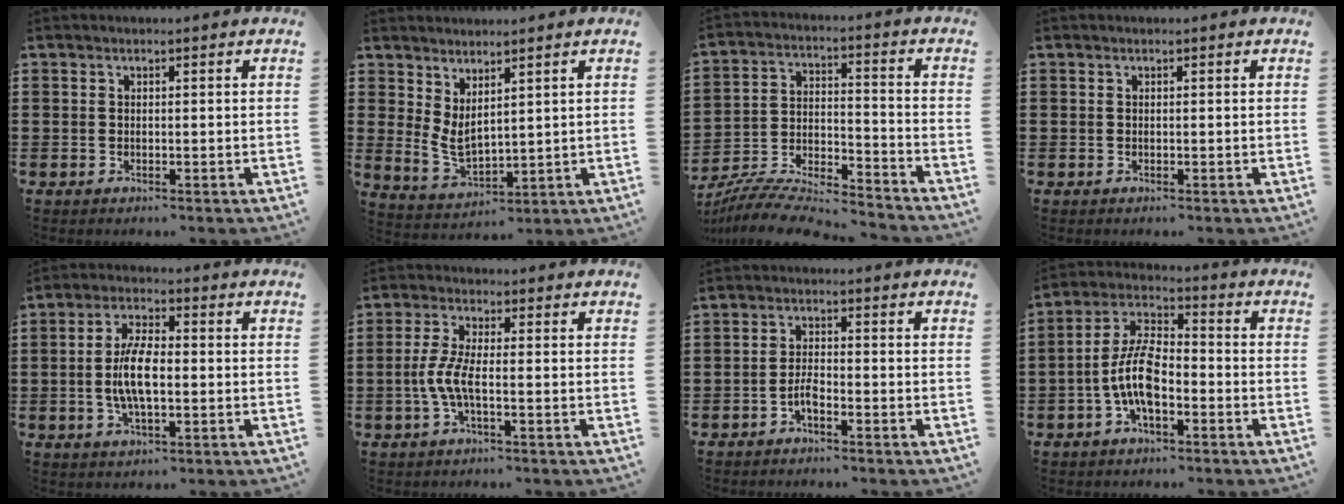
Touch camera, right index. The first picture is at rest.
{"total": 3.7, "force": [2.1, 1.7, 2.4], "torque": [-0.061, -0.010, 0.039]}
{"total": 8.1, "force": [-7.6, 1.0, 2.4], "torque": [-0.051, 0.003, -0.155]}
{"total": 0.0}
{"total": 7.2, "force": [-0.7, 2.8, 6.6], "torque": [-0.144, -0.003, -0.020]}
{"total": 4.9, "force": [-1.4, 1.3, 4.5], "torque": [-0.116, -0.009, -0.036]}
{"total": 2.6, "force": [-1.7, 0.7, 1.8], "torque": [-0.049, -0.001, -0.037]}
{"total": 9.0, "force": [-2.8, 3.9, 7.5], "torque": [-0.182, -0.004, -0.061]}